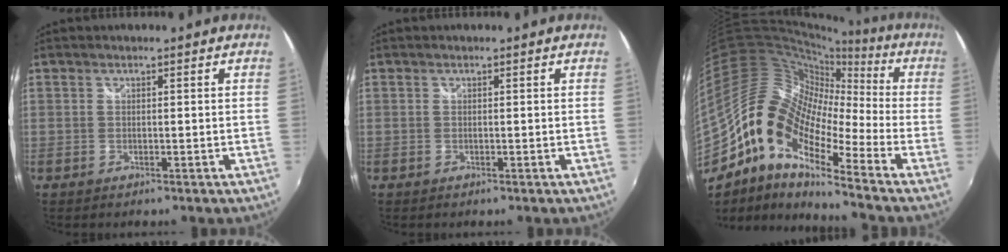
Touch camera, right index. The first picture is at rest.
{"total": 0.0}
{"total": 14.7, "force": [-7.1, 6.2, 11.2], "torque": [-0.176, 0.000, -0.155]}